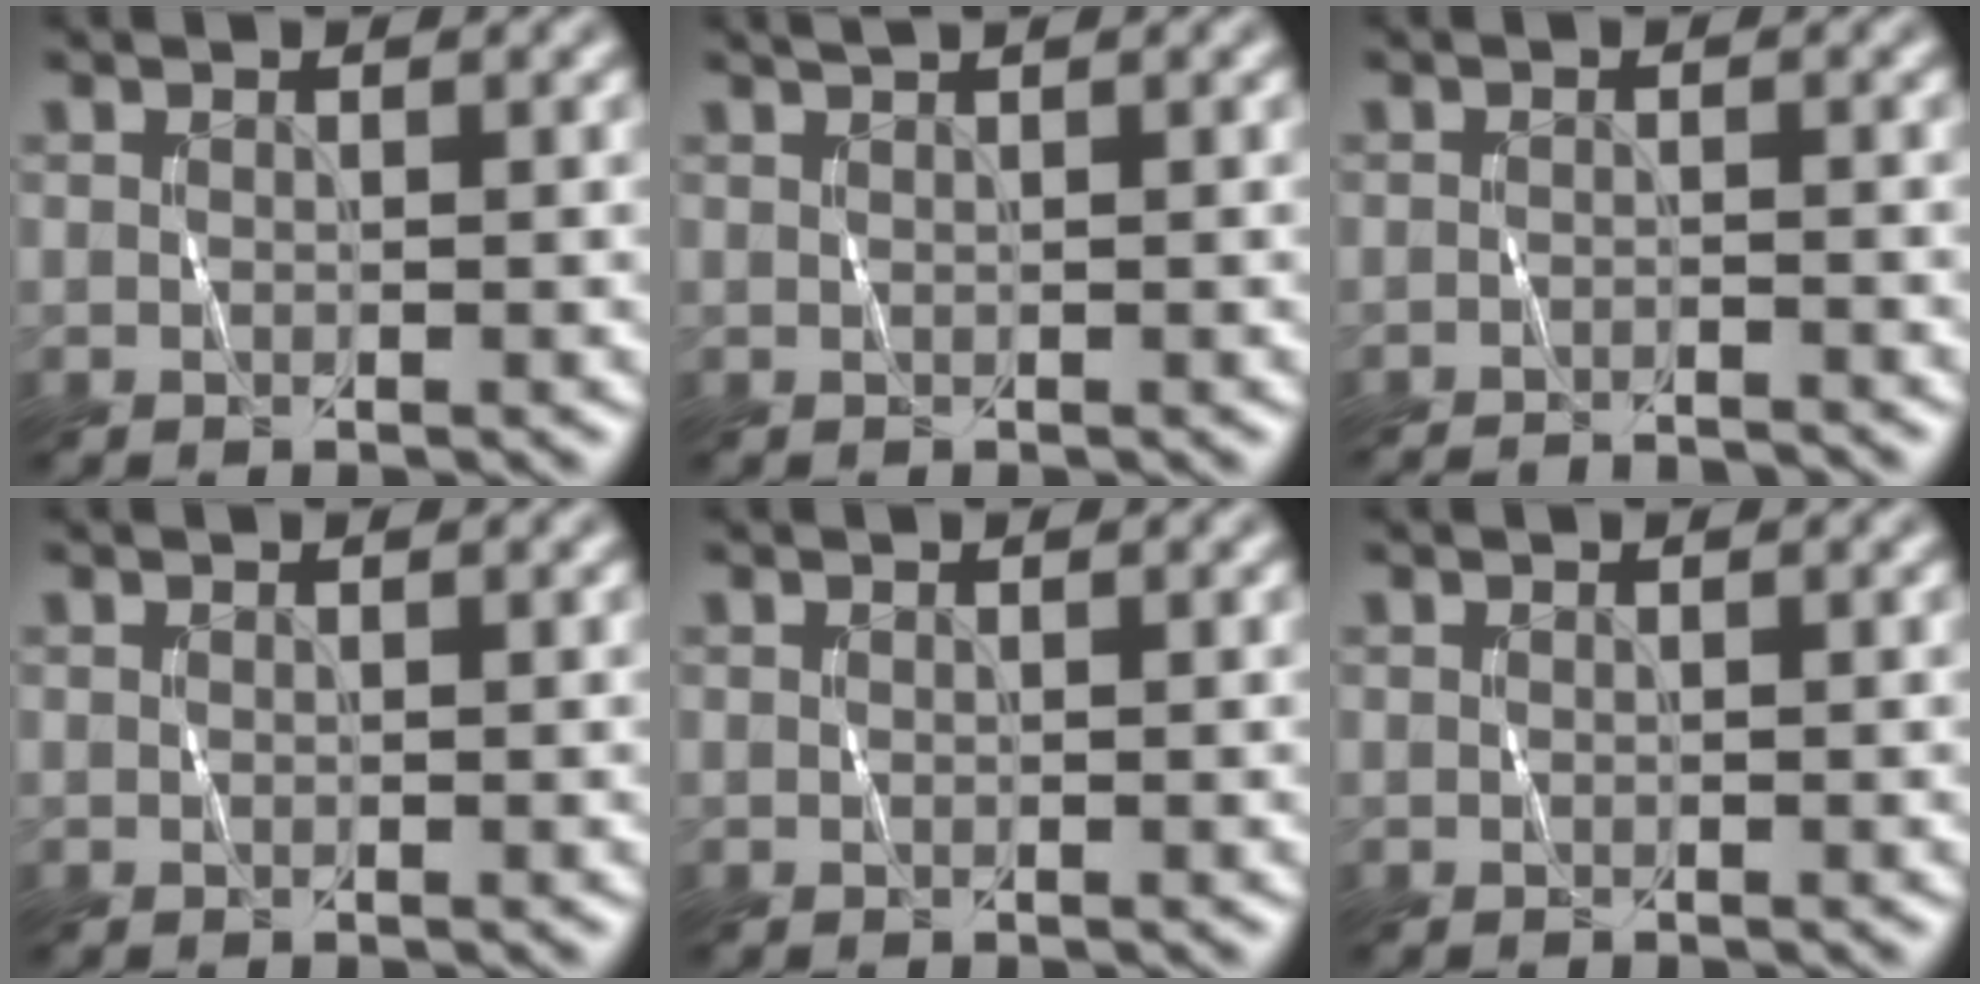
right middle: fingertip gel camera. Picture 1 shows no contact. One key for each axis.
{"total": 0.5, "fx": 0.5, "fy": 0.1, "fz": -0.1, "tx": 0.005, "ty": 0.001, "tz": 0.006}
{"total": 4.9, "fx": -4.6, "fy": 0.9, "fz": 1.2, "tx": -0.004, "ty": 0.008, "tz": -0.059}
{"total": 0.0}
{"total": 0.0}
{"total": 0.0}